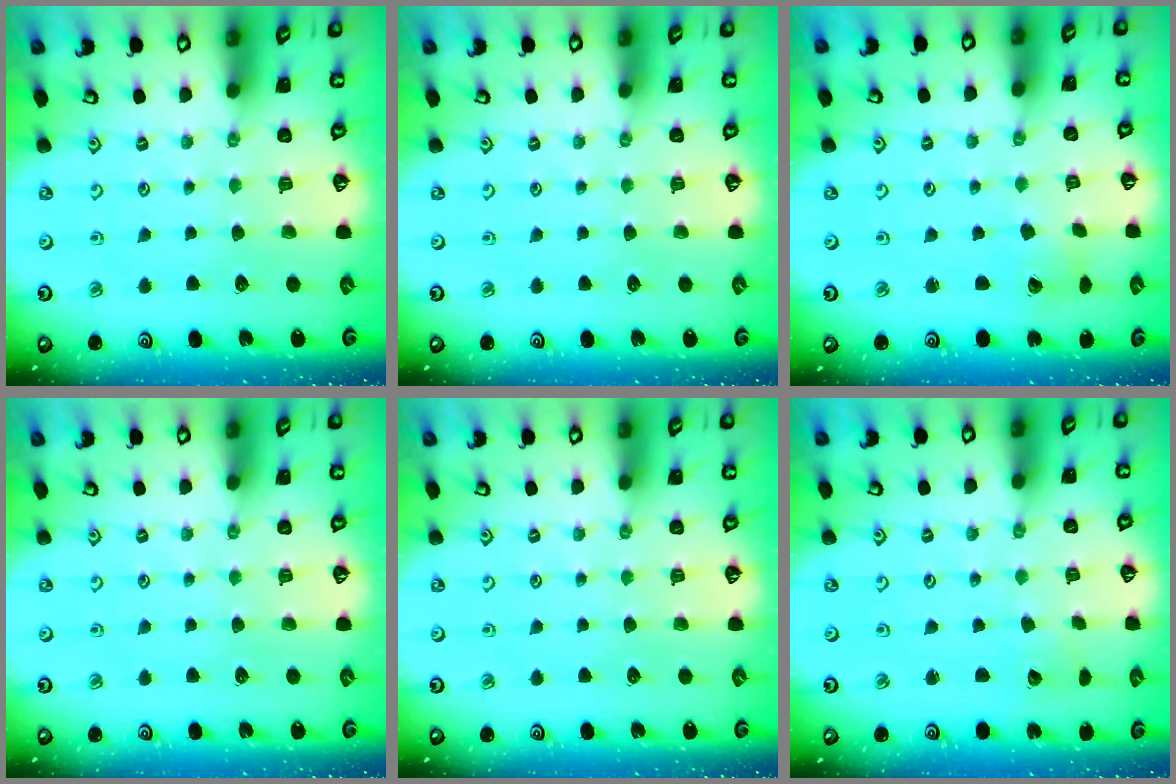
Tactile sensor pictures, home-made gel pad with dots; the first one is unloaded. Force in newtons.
{"total": 0.0}
{"total": 2.2, "press": 2.2, "slide": 0.2}
{"total": 0.0}
{"total": 0.0}
{"total": 2.1, "press": 2.1, "slide": 0.2}